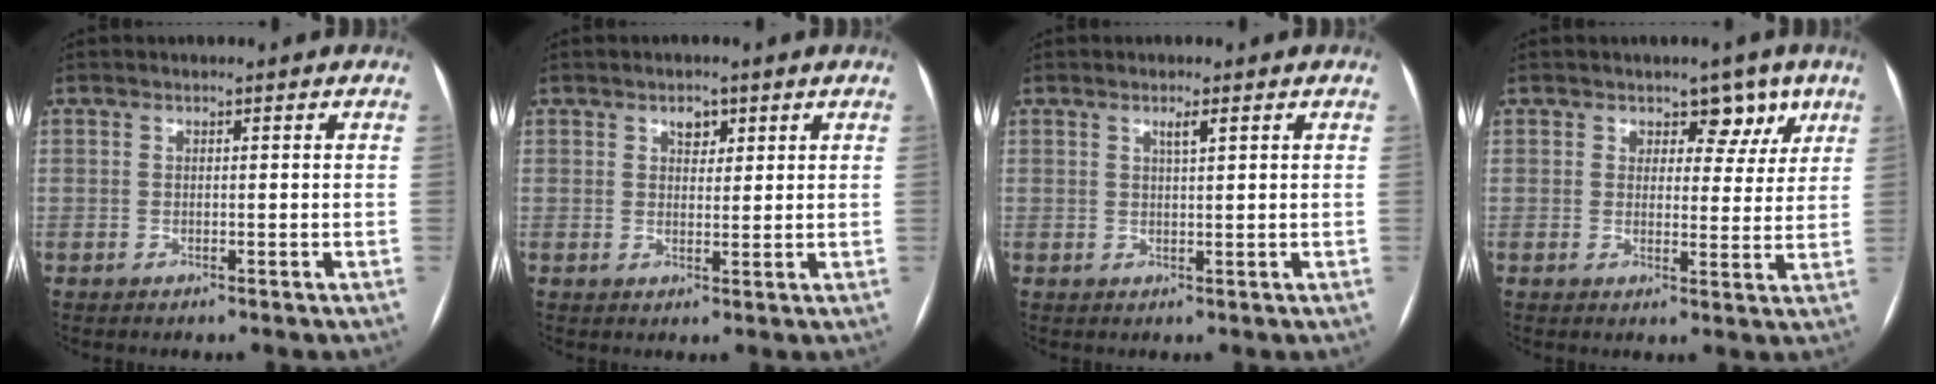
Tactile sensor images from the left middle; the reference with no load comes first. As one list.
[{"total": 2.2, "force": [1.3, 1.4, 1.2], "torque": [-0.018, 0.002, 0.020]}, {"total": 1.4, "force": [0.8, -0.1, 1.2], "torque": [-0.025, 0.000, 0.014]}, {"total": 5.0, "force": [3.1, 3.3, 2.2], "torque": [-0.006, 0.003, 0.037]}]